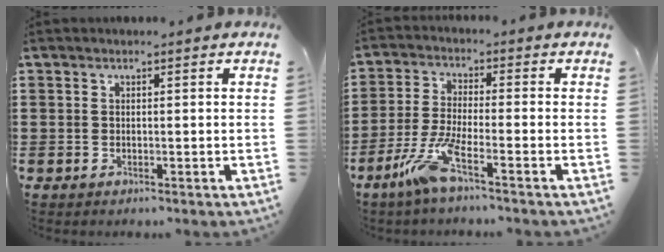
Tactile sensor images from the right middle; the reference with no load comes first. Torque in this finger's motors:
{"motor_torque": [1.50, -0.64, 0.70, 0.15]}